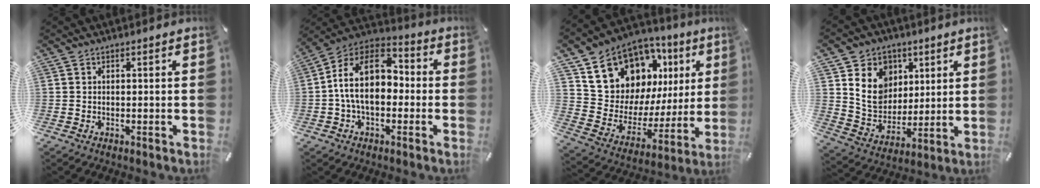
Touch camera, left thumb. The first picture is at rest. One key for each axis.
{"total": 14.5, "fx": -0.8, "fy": 9.7, "fz": 10.7, "tx": -0.212, "ty": 0.015, "tz": -0.018}
{"total": 15.3, "fx": 10.1, "fy": 10.7, "fz": 4.1, "tx": -0.074, "ty": -0.089, "tz": 0.196}
{"total": 12.7, "fx": 4.1, "fy": 11.1, "fz": 4.5, "tx": -0.088, "ty": -0.011, "tz": 0.085}